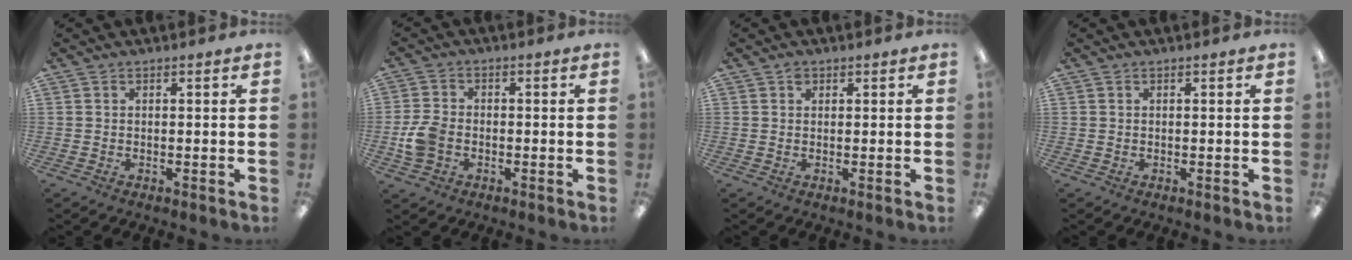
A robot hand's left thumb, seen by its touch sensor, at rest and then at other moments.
{"total": 6.6, "force": [-1.7, 4.9, 4.1], "torque": [-0.086, 0.012, -0.031]}
{"total": 1.1, "force": [0.6, 0.8, 0.5], "torque": [-0.012, 0.003, 0.011]}
{"total": 0.0}